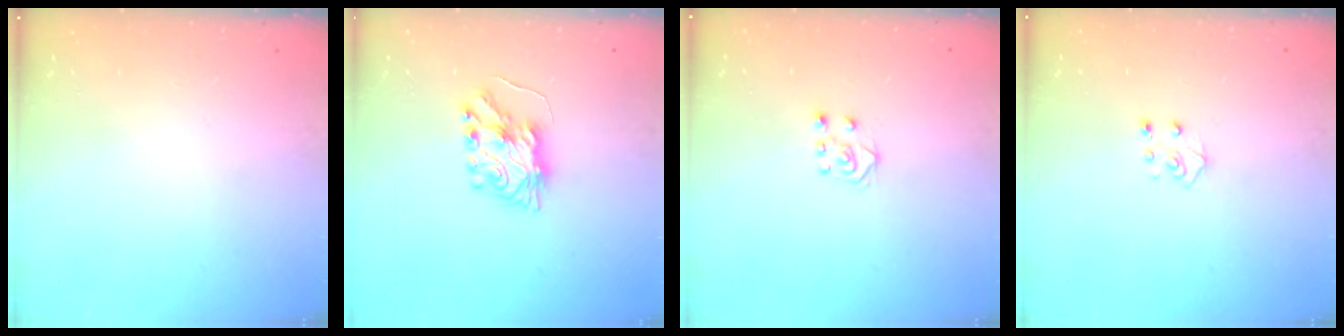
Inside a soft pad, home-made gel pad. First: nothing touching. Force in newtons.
{"total": 8.1, "press": 8.1, "slide": 0.6}
{"total": 5.2, "press": 5.2, "slide": 0.4}
{"total": 5.4, "press": 5.3, "slide": 0.4}